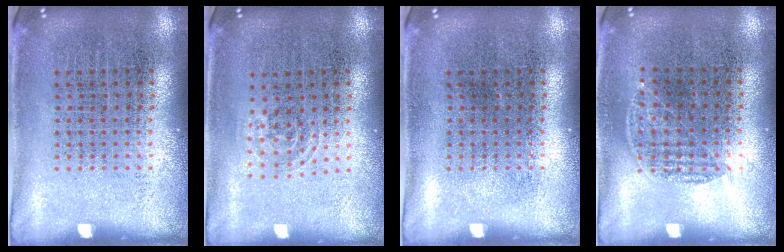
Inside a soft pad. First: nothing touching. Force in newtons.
{"total": 0.8, "press": 0.6, "slide": 0.6}
{"total": 0.0}
{"total": 0.7, "press": 0.6, "slide": 0.4}